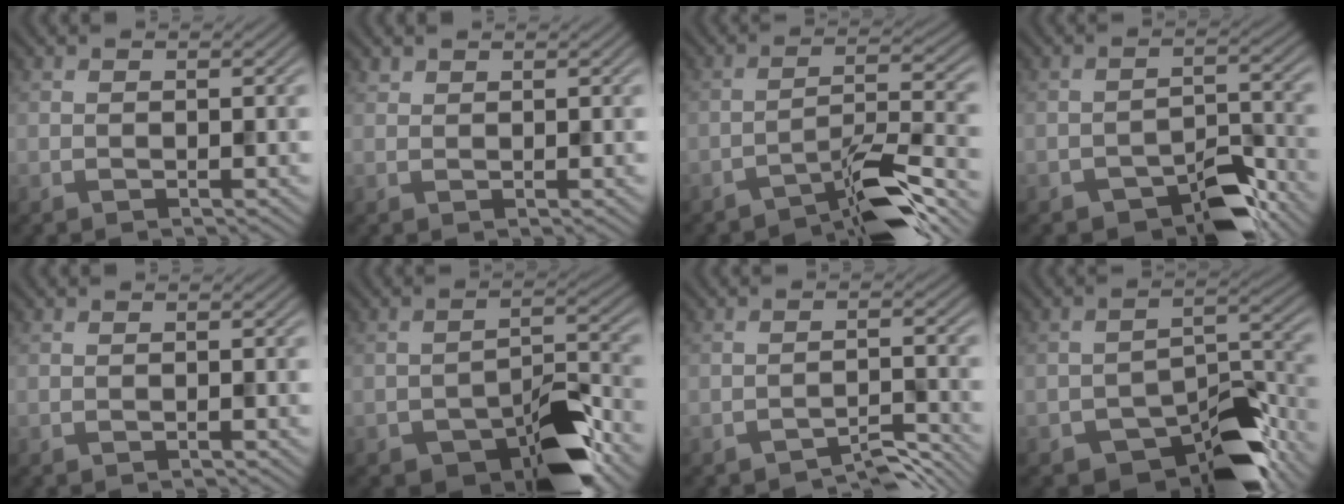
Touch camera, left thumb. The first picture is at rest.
{"total": 0.8, "force": [0.8, 0.3, 0.1], "torque": [-0.002, 0.001, 0.018]}
{"total": 7.1, "force": [-5.4, 1.1, 4.5], "torque": [-0.070, 0.012, -0.097]}
{"total": 6.6, "force": [-4.6, 2.8, 3.8], "torque": [-0.050, 0.004, -0.079]}
{"total": 0.0}
{"total": 9.0, "force": [-5.2, 4.1, 6.1], "torque": [-0.084, 0.002, -0.089]}
{"total": 3.5, "force": [-3.1, 0.6, 1.4], "torque": [-0.019, 0.006, -0.052]}
{"total": 11.0, "force": [-7.6, 5.0, 6.3], "torque": [-0.074, -0.012, -0.129]}